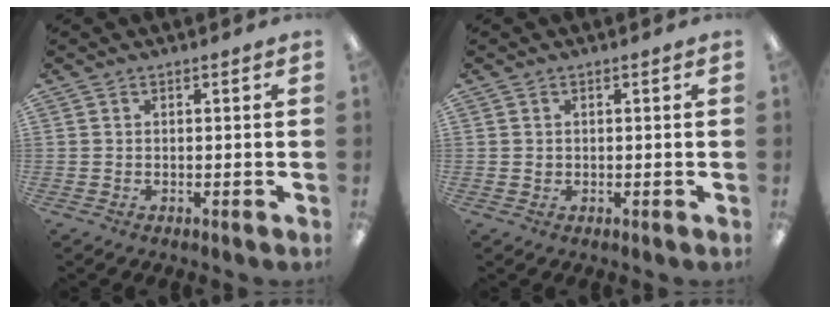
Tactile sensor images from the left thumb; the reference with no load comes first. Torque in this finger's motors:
{"motor_torque": [-0.27, 0.21, -0.16, 0.11, 0.03]}